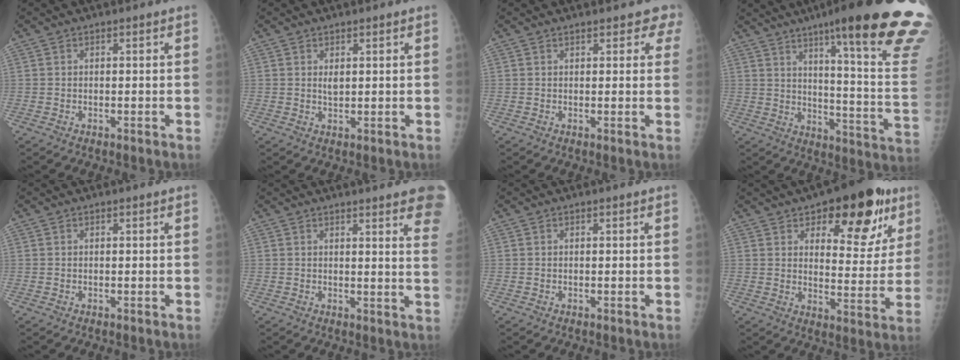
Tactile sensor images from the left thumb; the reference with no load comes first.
{"total": 1.7, "force": [0.7, 0.9, 1.3], "torque": [-0.018, -0.005, 0.013]}
{"total": 3.5, "force": [2.9, 1.6, 1.2], "torque": [0.018, -0.007, 0.021]}
{"total": 27.9, "force": [17.9, 2.3, 21.2], "torque": [-0.236, -0.084, 0.244]}
{"total": 0.0}
{"total": 13.8, "force": [9.7, 2.0, 9.6], "torque": [-0.099, -0.034, 0.096]}
{"total": 0.0}
{"total": 19.6, "force": [10.3, 9.0, 14.0], "torque": [-0.131, -0.038, 0.143]}